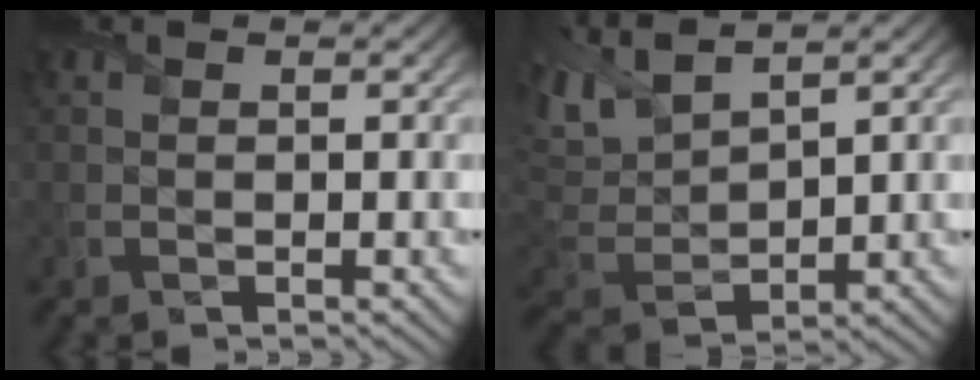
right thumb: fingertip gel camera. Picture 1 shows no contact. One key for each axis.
{"total": 8.1, "fx": 5.6, "fy": 2.8, "fz": 5.1, "tx": -0.142, "ty": 0.017, "tz": 0.112}